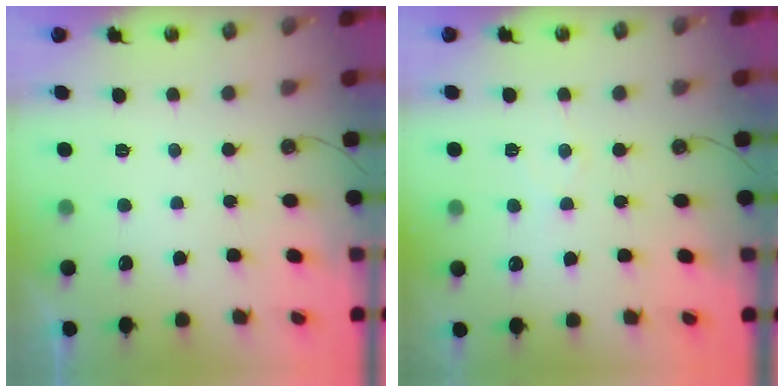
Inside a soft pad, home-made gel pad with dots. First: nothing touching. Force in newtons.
{"total": 5.5, "press": 5.5, "slide": 0.5}